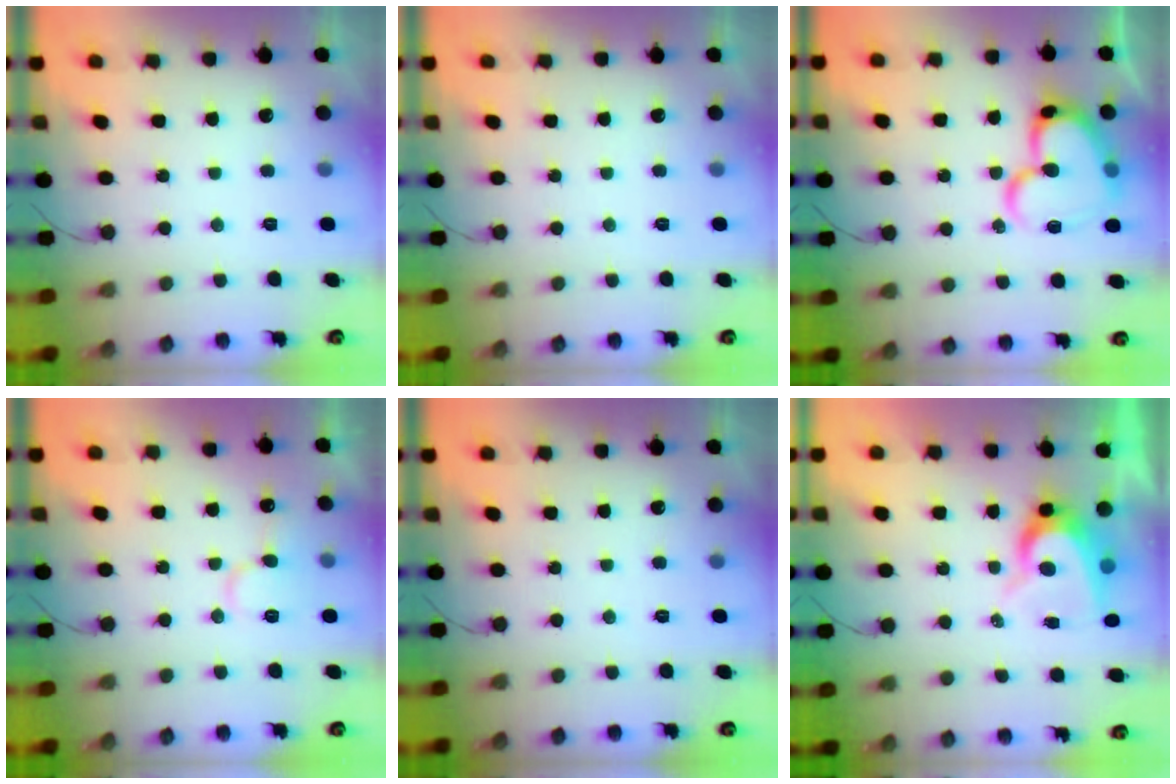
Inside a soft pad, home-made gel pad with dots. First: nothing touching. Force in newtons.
{"total": 0.0}
{"total": 19.0, "press": 18.9, "slide": 2.0}
{"total": 9.2, "press": 9.1, "slide": 1.5}
{"total": 0.0}
{"total": 7.3, "press": 7.3, "slide": 0.4}